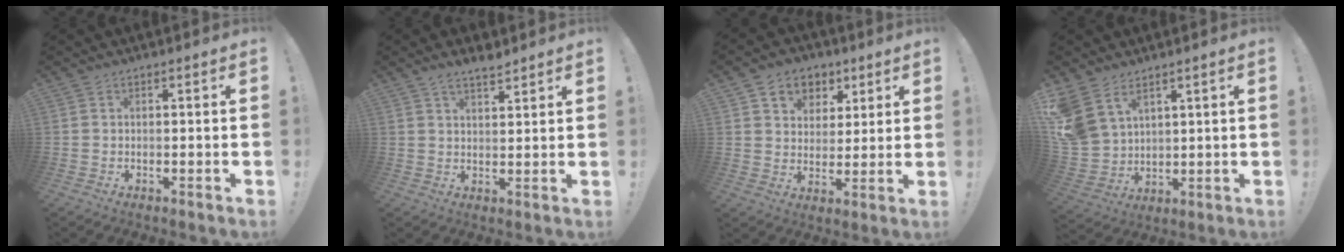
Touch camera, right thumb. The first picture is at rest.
{"total": 4.4, "force": [3.7, 1.3, 2.0], "torque": [-0.027, -0.024, 0.065]}
{"total": 8.2, "force": [3.7, 7.1, 1.9], "torque": [-0.018, -0.026, 0.073]}
{"total": 9.8, "force": [6.2, 6.4, 4.2], "torque": [-0.094, -0.047, 0.127]}